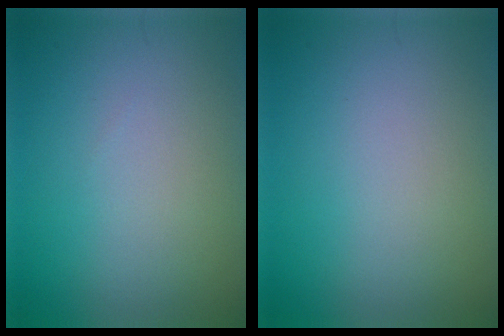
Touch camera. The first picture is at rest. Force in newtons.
{"total": 0.0}